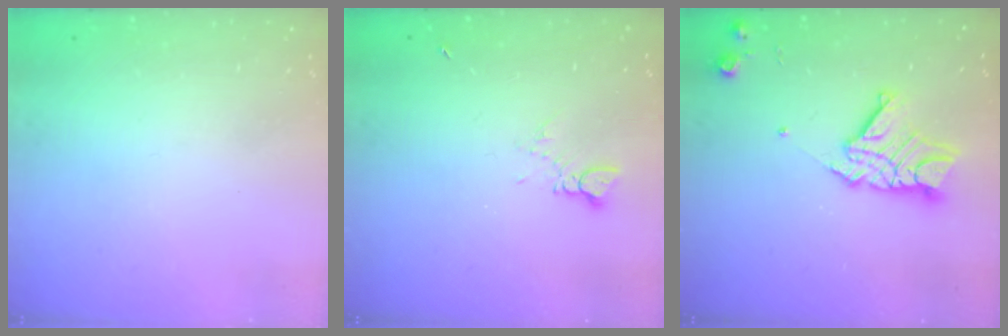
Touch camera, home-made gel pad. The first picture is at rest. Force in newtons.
{"total": 2.4, "press": 2.3, "slide": 0.3}
{"total": 13.4, "press": 13.3, "slide": 1.2}